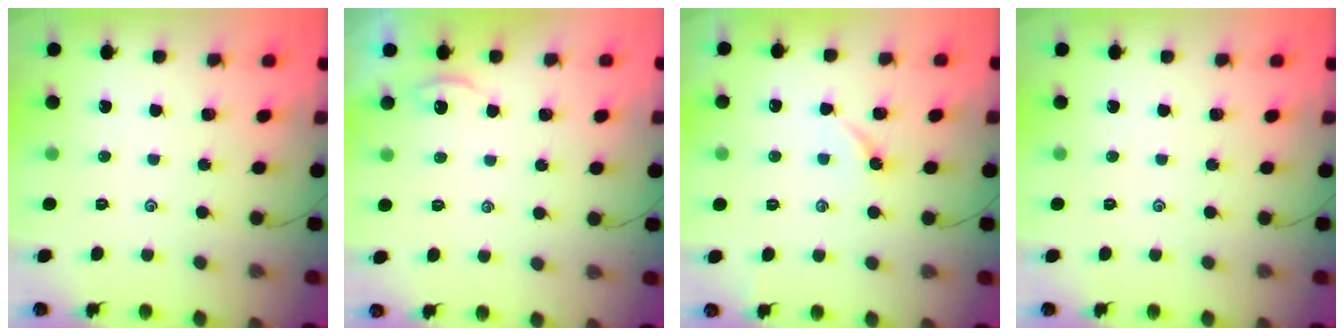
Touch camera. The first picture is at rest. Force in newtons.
{"total": 2.2, "press": 2.2, "slide": 0.3}
{"total": 4.1, "press": 4.1, "slide": 0.7}
{"total": 0.0}